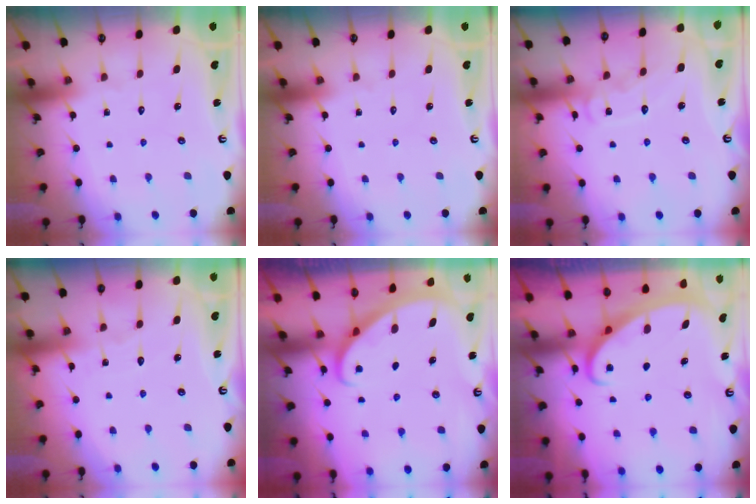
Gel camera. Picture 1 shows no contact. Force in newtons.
{"total": 0.0}
{"total": 9.0, "press": 9.0, "slide": 0.6}
{"total": 3.2, "press": 3.2, "slide": 0.3}
{"total": 2.6, "press": 2.6, "slide": 0.1}
{"total": 2.6, "press": 2.5, "slide": 0.3}